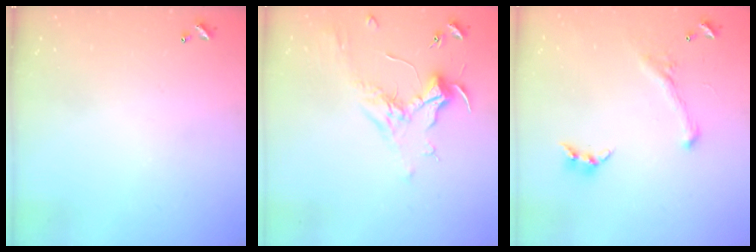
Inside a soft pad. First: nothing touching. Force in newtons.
{"total": 2.0, "press": 1.9, "slide": 0.7}
{"total": 1.4, "press": 0.6, "slide": 1.2}